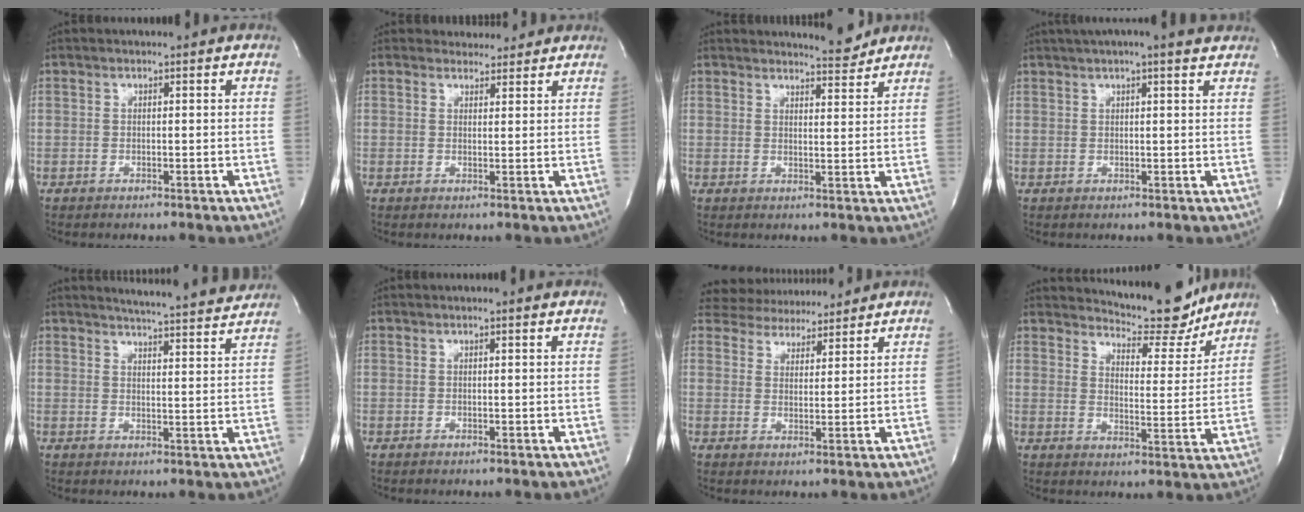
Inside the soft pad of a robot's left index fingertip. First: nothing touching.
{"total": 2.9, "force": [2.5, 1.4, -0.1], "torque": [0.006, 0.002, 0.030]}
{"total": 3.5, "force": [3.5, 0.0, 0.3], "torque": [-0.011, -0.022, 0.045]}
{"total": 8.6, "force": [7.1, 0.6, 4.8], "torque": [-0.077, 0.023, 0.081]}
{"total": 12.5, "force": [11.9, -0.3, 3.8], "torque": [-0.058, -0.025, 0.143]}
{"total": 0.8, "force": [0.3, 0.0, 0.7], "torque": [-0.013, 0.006, 0.005]}
{"total": 8.5, "force": [8.0, 2.4, 1.5], "torque": [-0.024, 0.012, 0.126]}
{"total": 11.6, "force": [11.0, 2.1, 2.7], "torque": [-0.035, -0.034, 0.146]}